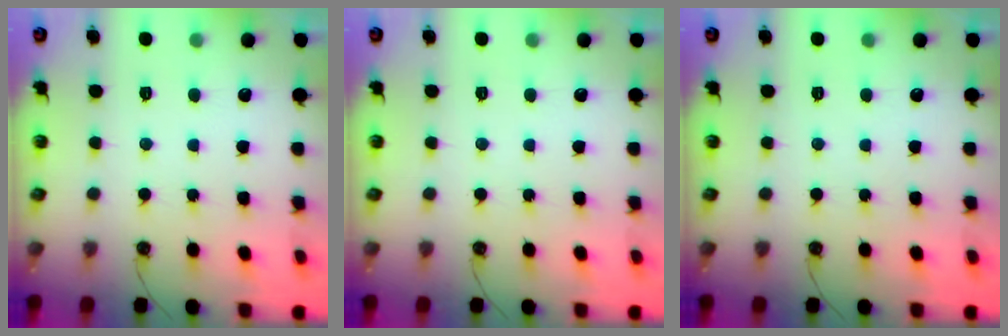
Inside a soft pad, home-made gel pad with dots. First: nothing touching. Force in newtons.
{"total": 0.0}
{"total": 0.0}